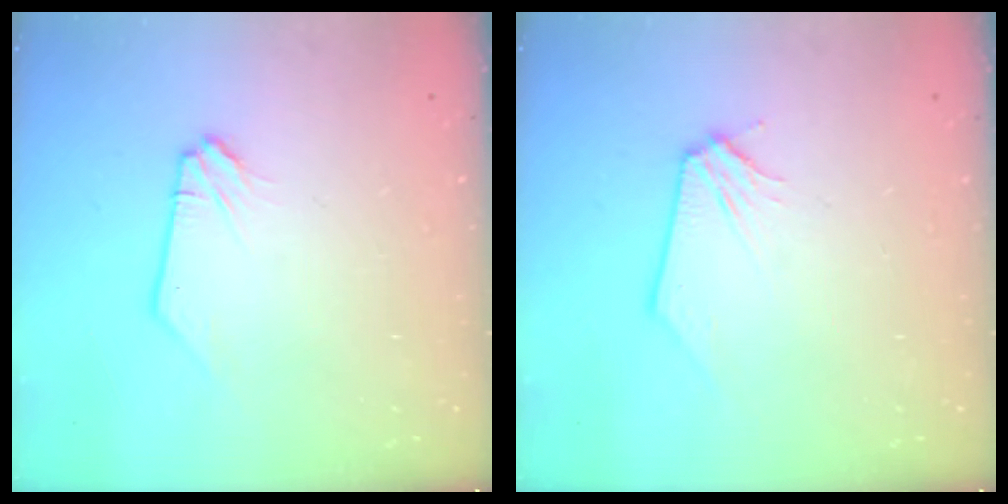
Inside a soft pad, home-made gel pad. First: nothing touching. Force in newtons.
{"total": 0.0}